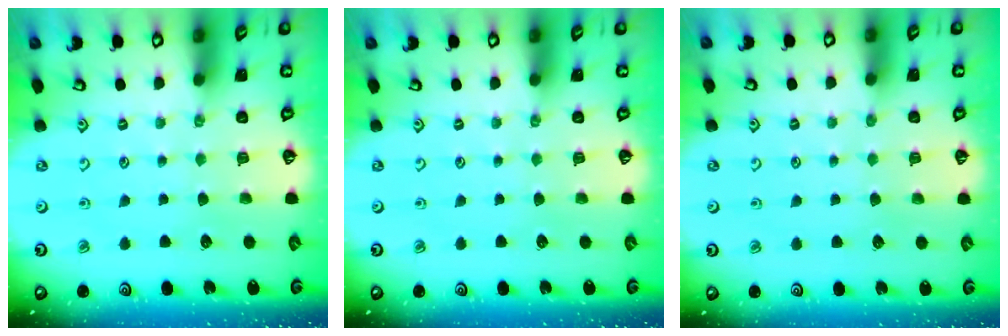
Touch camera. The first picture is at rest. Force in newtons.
{"total": 0.0}
{"total": 0.9, "press": 0.9, "slide": 0.1}